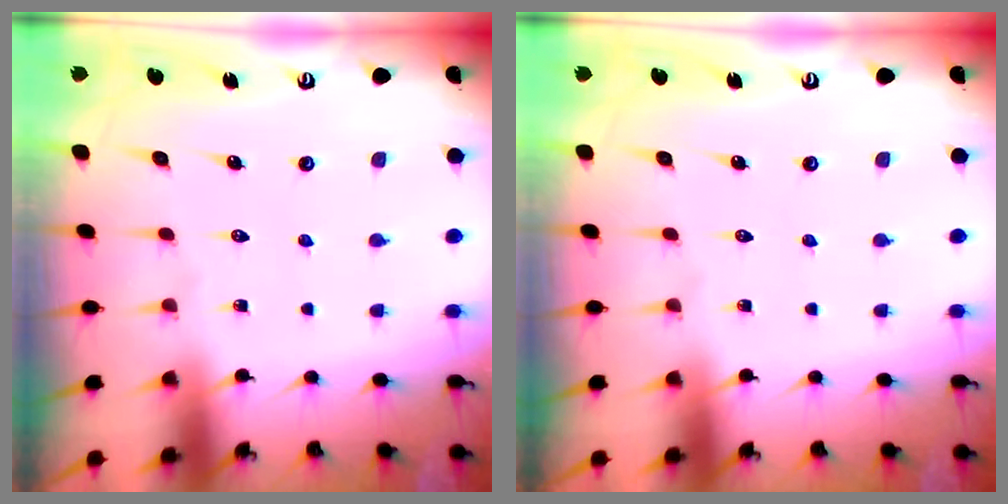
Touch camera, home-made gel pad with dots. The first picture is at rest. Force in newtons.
{"total": 0.0}